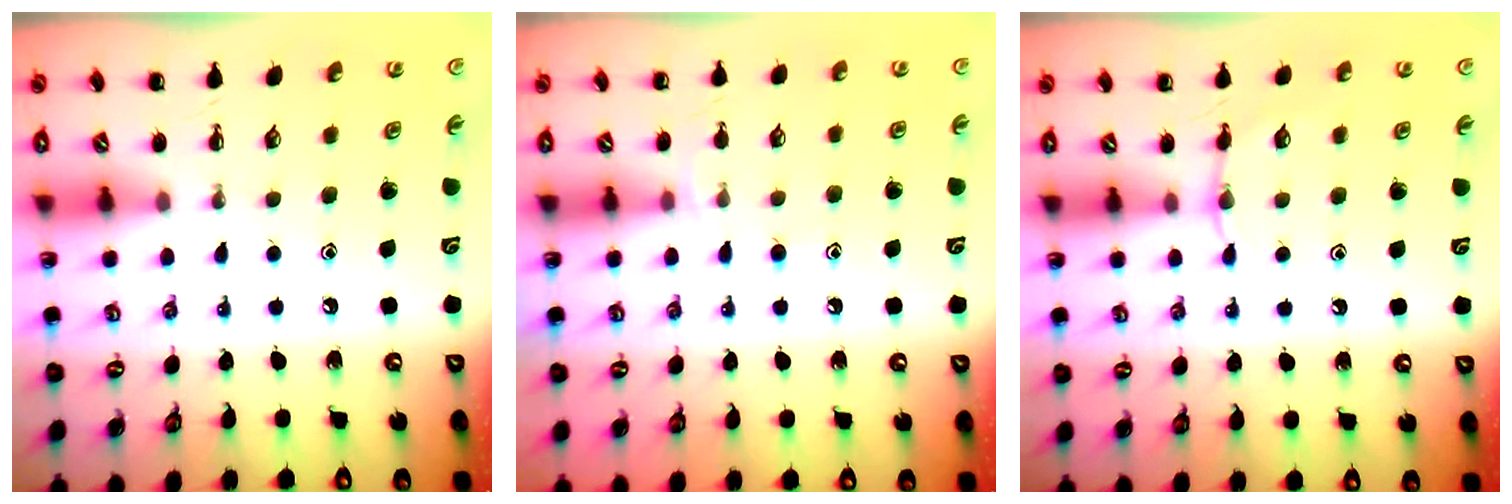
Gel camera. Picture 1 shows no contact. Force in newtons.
{"total": 6.3, "press": 6.0, "slide": 1.9}
{"total": 5.1, "press": 4.9, "slide": 1.5}